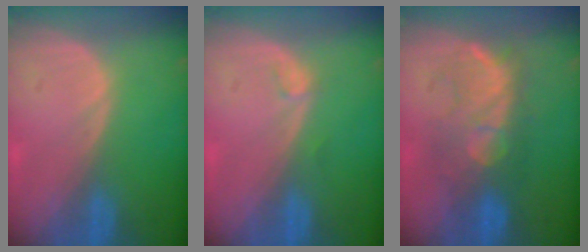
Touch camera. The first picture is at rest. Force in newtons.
{"total": 0.8, "press": 0.7, "slide": 0.1}
{"total": 8.3, "press": 8.3, "slide": 0.1}